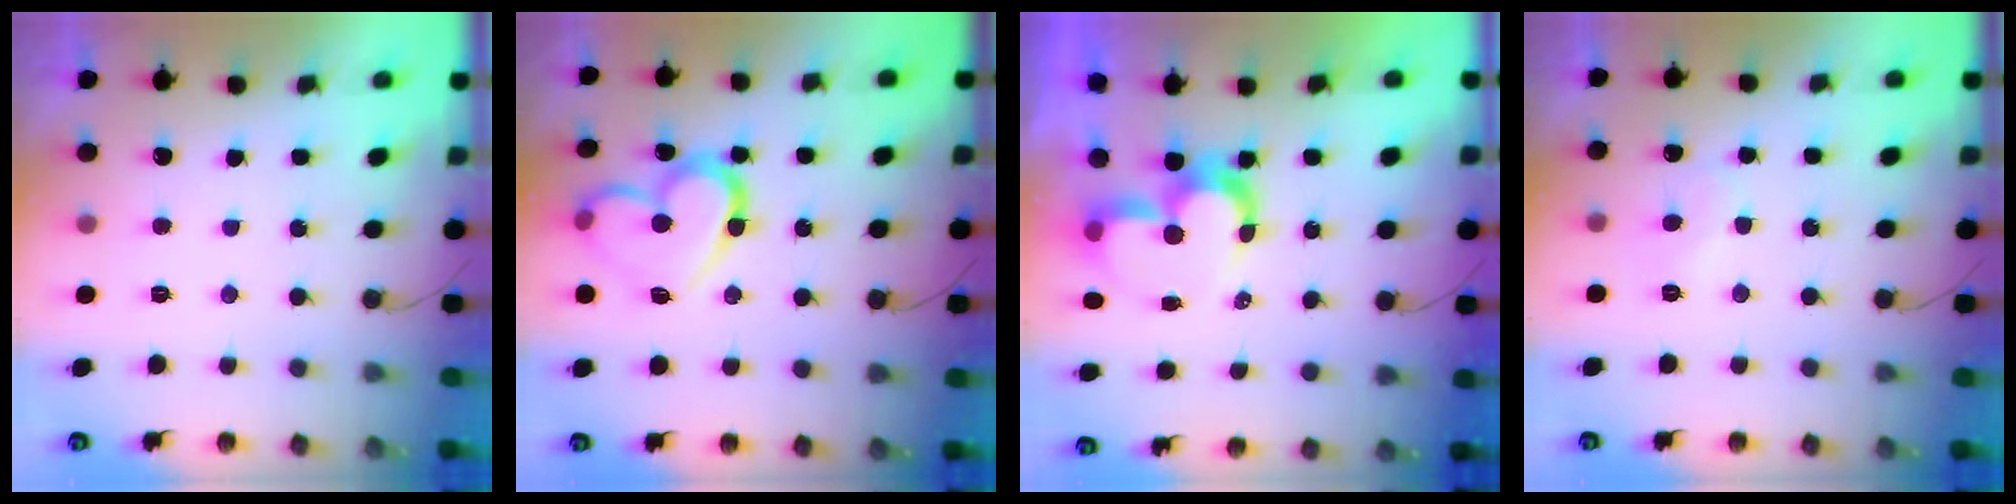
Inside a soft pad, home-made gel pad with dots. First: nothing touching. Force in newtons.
{"total": 15.1, "press": 15.0, "slide": 0.8}
{"total": 10.3, "press": 10.2, "slide": 0.8}
{"total": 5.9, "press": 5.9, "slide": 0.6}